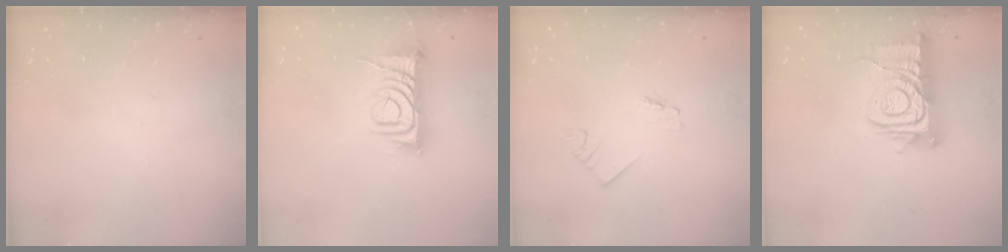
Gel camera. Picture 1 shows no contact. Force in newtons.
{"total": 9.7, "press": 9.6, "slide": 1.2}
{"total": 1.2, "press": 1.2, "slide": 0.1}
{"total": 12.8, "press": 12.8, "slide": 1.4}